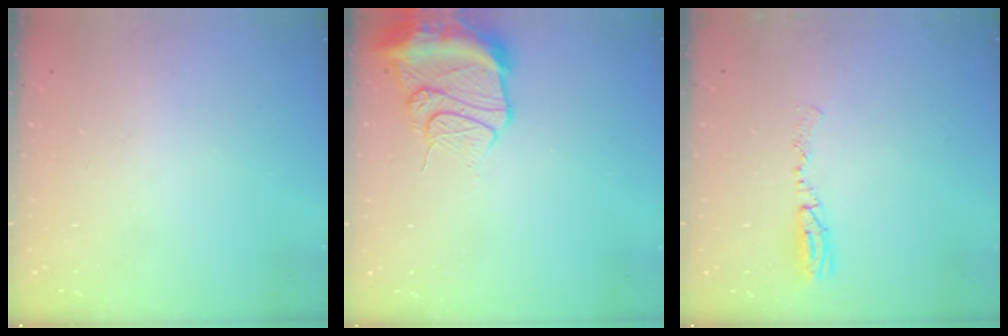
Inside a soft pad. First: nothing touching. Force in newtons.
{"total": 14.0, "press": 13.9, "slide": 1.7}
{"total": 5.6, "press": 5.3, "slide": 1.9}